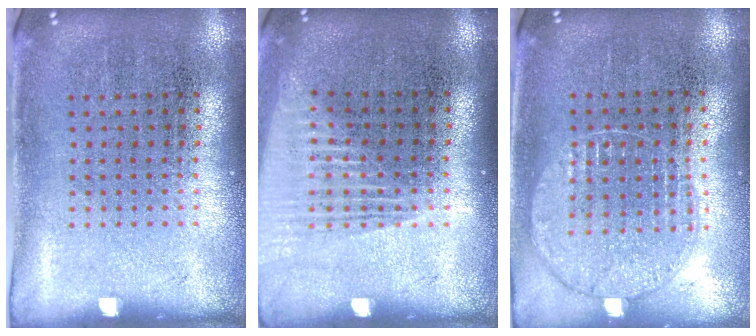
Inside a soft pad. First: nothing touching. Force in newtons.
{"total": 1.3, "press": 1.2, "slide": 0.2}
{"total": 1.0, "press": 1.0, "slide": 0.1}